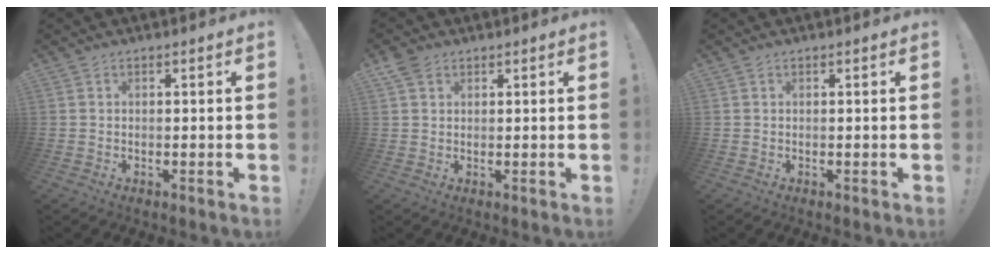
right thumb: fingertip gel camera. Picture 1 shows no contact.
{"total": 3.6, "force": [2.2, 2.4, 1.6], "torque": [-0.027, -0.005, 0.043]}
{"total": 0.0}